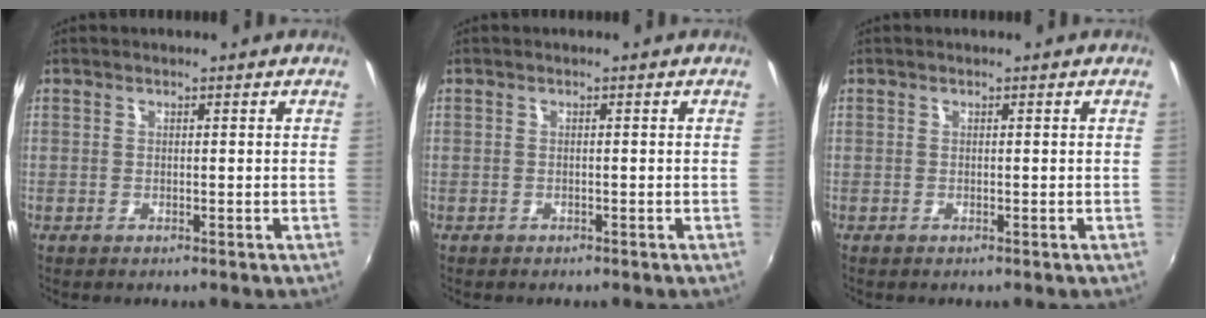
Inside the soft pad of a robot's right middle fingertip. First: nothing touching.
{"total": 0.7, "force": [-0.6, 0.3, 0.1], "torque": [-0.005, 0.000, -0.008]}
{"total": 0.0}